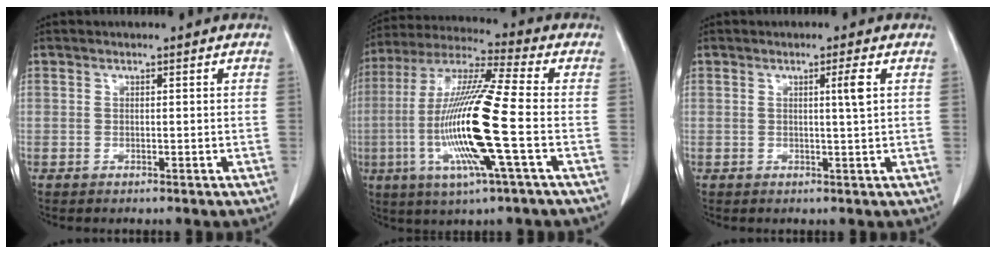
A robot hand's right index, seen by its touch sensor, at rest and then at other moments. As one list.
[{"total": 17.8, "force": [-3.6, 0.2, 17.4], "torque": [-0.360, -0.011, -0.079]}, {"total": 2.3, "force": [0.6, -0.5, 2.2], "torque": [-0.037, -0.004, 0.011]}]